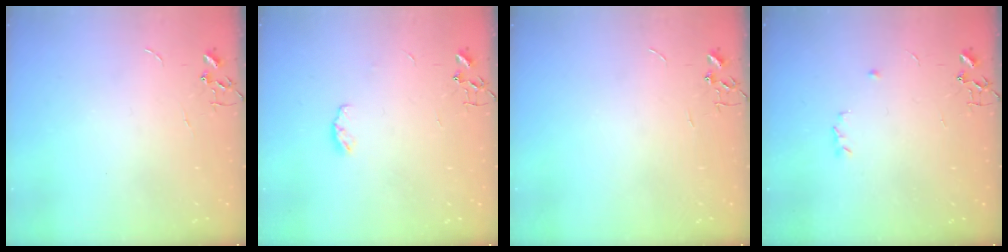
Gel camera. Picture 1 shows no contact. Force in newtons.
{"total": 4.7, "press": 4.6, "slide": 0.6}
{"total": 0.0}
{"total": 3.1, "press": 3.1, "slide": 0.5}